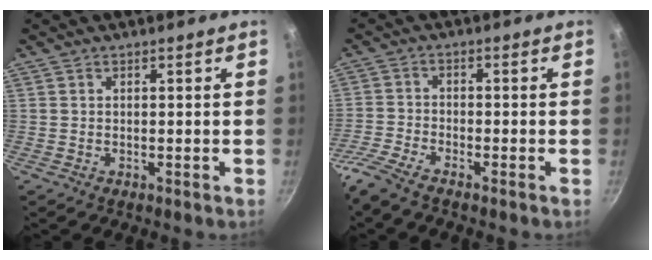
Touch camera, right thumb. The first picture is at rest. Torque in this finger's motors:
{"motor_torque": [0.57, -0.34, 1.43, -1.34, 0.17]}